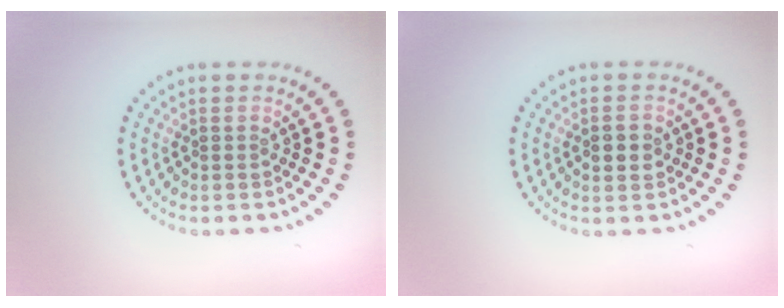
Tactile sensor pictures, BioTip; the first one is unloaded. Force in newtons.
{"total": 2.3, "press": 2.2, "slide": 0.1}